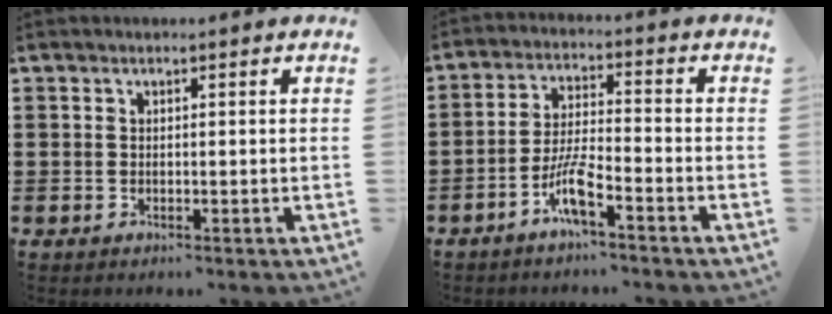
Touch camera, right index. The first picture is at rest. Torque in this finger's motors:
{"motor_torque": [1.50, 0.64, 0.26, 0.13]}